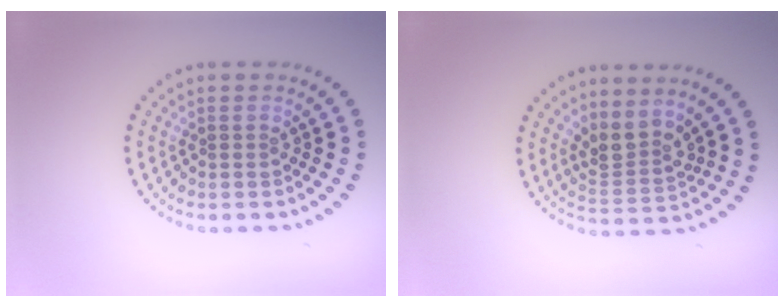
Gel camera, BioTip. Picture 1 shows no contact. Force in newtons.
{"total": 2.8, "press": 2.0, "slide": 2.0}